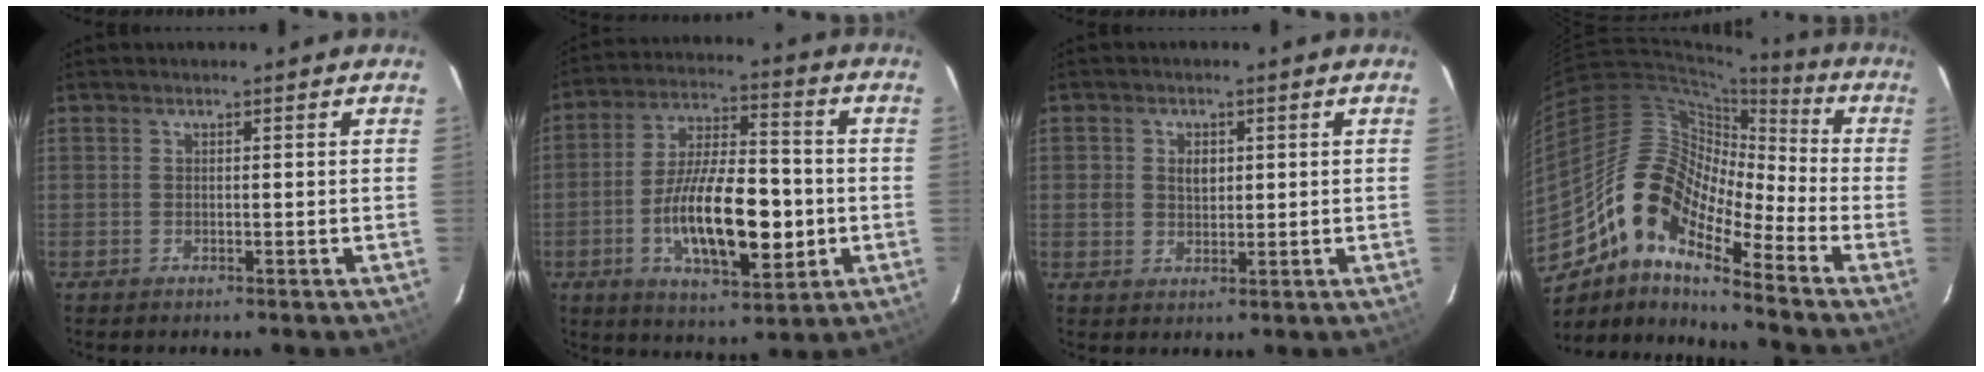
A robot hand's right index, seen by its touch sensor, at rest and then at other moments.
{"total": 16.9, "force": [-3.7, 6.5, 15.2], "torque": [-0.281, -0.002, -0.058]}
{"total": 3.3, "force": [0.6, 2.7, 1.8], "torque": [-0.029, 0.006, 0.011]}
{"total": 14.7, "force": [-9.4, 5.5, 9.9], "torque": [-0.160, 0.009, -0.196]}